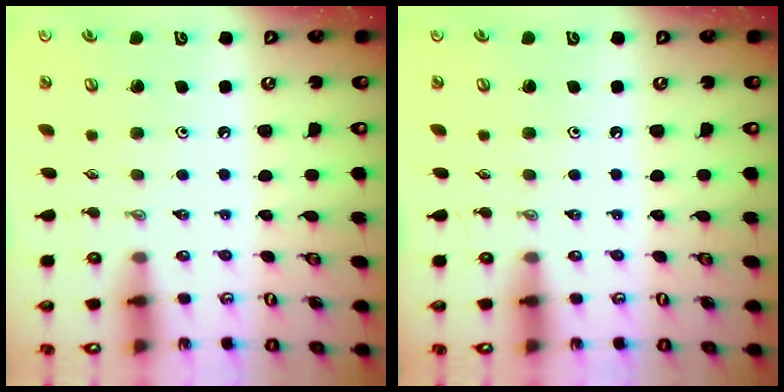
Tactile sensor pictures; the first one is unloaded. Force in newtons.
{"total": 0.0}